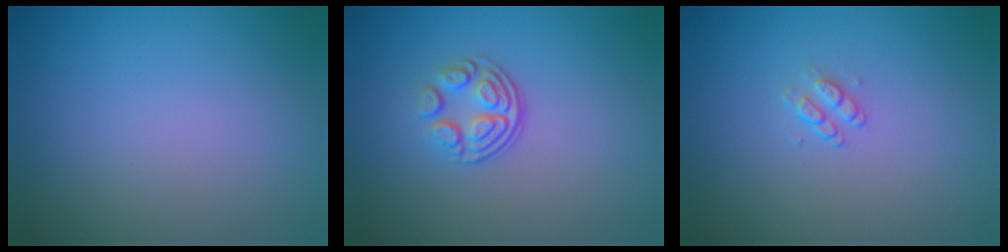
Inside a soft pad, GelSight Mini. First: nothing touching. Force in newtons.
{"total": 3.6, "press": 2.4, "slide": 2.7}
{"total": 1.1, "press": 0.8, "slide": 0.7}